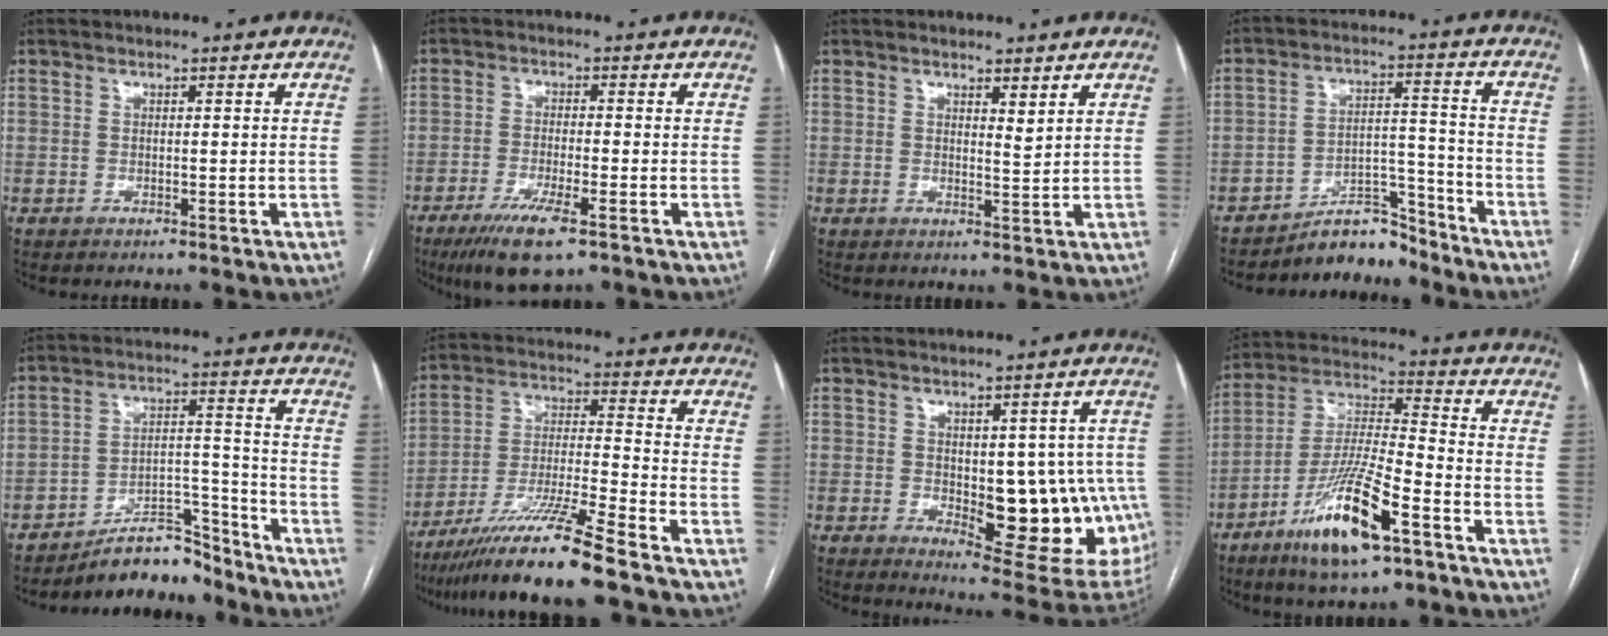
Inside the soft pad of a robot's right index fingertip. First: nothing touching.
{"total": 8.0, "force": [-5.0, 1.1, 6.2], "torque": [-0.116, -0.020, -0.085]}
{"total": 2.0, "force": [1.6, 0.3, 1.3], "torque": [-0.026, -0.012, 0.030]}
{"total": 7.2, "force": [-6.8, 2.1, 0.8], "torque": [-0.001, 0.046, -0.113]}
{"total": 8.8, "force": [-8.1, 2.6, 1.9], "torque": [-0.018, 0.046, -0.137]}
{"total": 13.4, "force": [-10.4, -1.8, 8.2], "torque": [-0.152, -0.021, -0.191]}
{"total": 16.4, "force": [-2.0, 6.9, 14.7], "torque": [-0.141, 0.004, -0.001]}
{"total": 15.1, "force": [-8.2, 2.2, 12.5], "torque": [-0.248, -0.019, -0.149]}